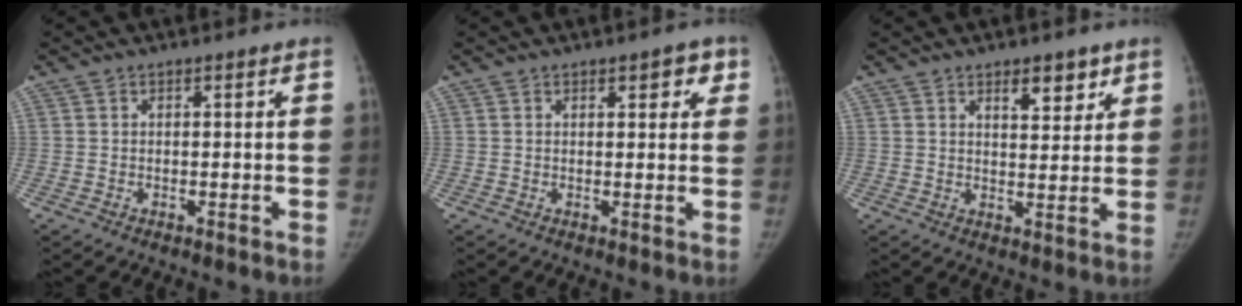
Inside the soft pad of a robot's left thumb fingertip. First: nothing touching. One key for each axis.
{"total": 3.7, "fx": 1.8, "fy": 1.8, "fz": 2.7, "tx": -0.010, "ty": -0.003, "tz": 0.018}
{"total": 5.7, "fx": 3.5, "fy": 2.6, "fz": 3.6, "tx": -0.028, "ty": -0.023, "tz": 0.052}